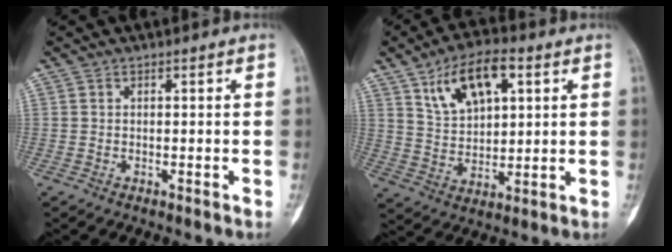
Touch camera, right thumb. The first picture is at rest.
{"total": 12.8, "force": [5.9, 6.6, 9.2], "torque": [-0.140, -0.010, 0.111]}